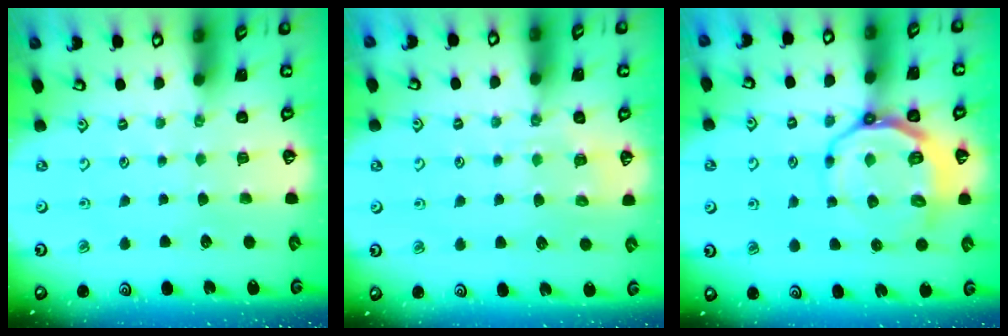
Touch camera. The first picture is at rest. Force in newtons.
{"total": 4.5, "press": 4.4, "slide": 0.6}
{"total": 10.7, "press": 10.2, "slide": 3.4}